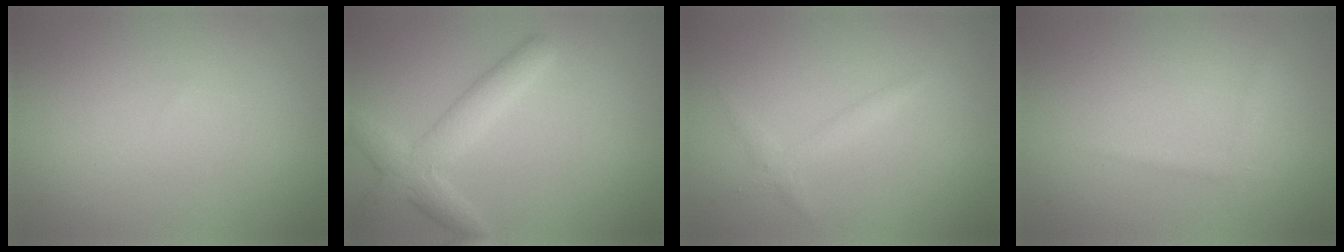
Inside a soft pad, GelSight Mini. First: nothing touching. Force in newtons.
{"total": 4.0, "press": 4.0, "slide": 0.2}
{"total": 1.3, "press": 1.3, "slide": 0.1}
{"total": 0.8, "press": 0.8, "slide": 0.0}